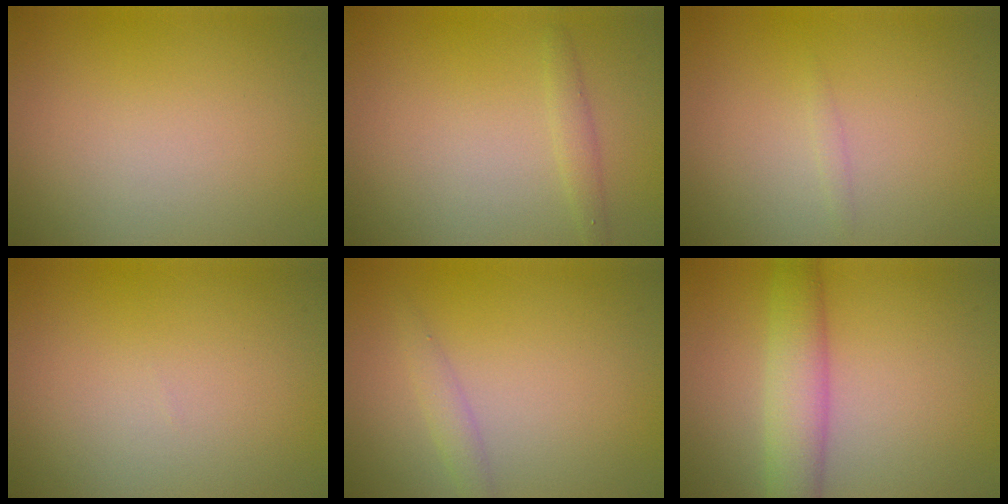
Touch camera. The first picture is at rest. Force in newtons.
{"total": 1.3, "press": 1.3, "slide": 0.0}
{"total": 0.6, "press": 0.6, "slide": 0.1}
{"total": 0.0}
{"total": 1.4, "press": 1.4, "slide": 0.0}
{"total": 4.4, "press": 4.4, "slide": 0.1}